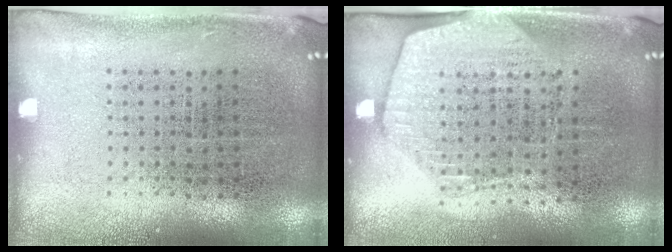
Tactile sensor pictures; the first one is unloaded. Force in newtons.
{"total": 1.8, "press": 1.6, "slide": 0.8}